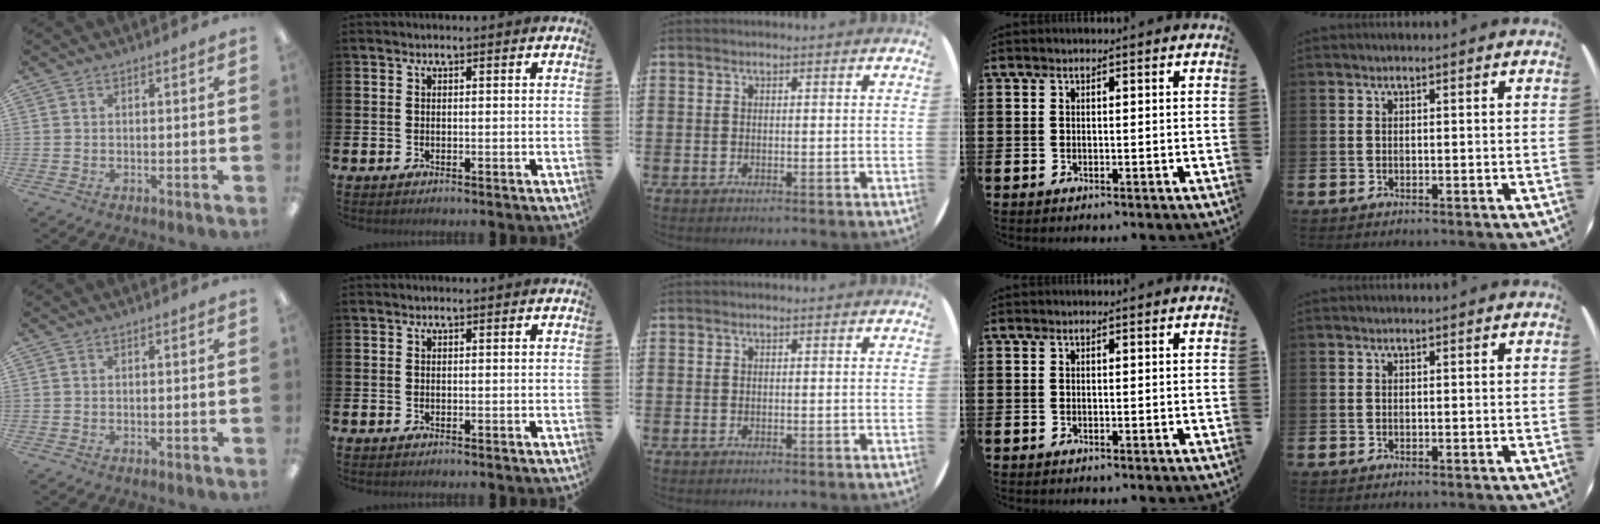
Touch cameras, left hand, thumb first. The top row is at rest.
{}